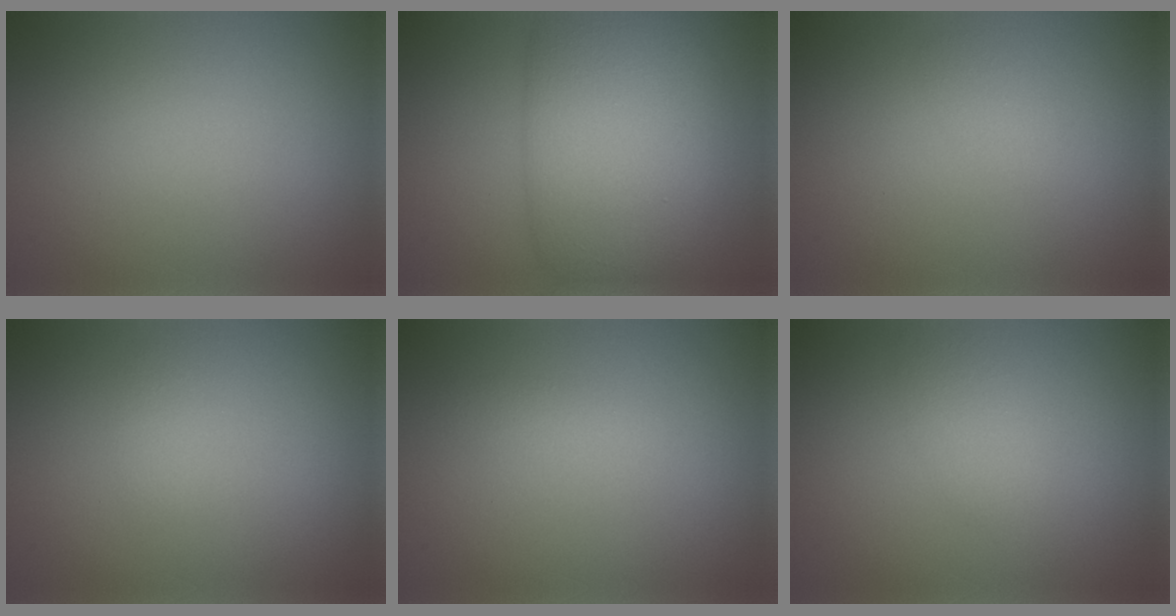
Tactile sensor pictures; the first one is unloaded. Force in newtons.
{"total": 11.0, "press": 11.0, "slide": 0.1}
{"total": 0.8, "press": 0.8, "slide": 0.0}
{"total": 0.8, "press": 0.8, "slide": 0.0}
{"total": 1.0, "press": 1.0, "slide": 0.0}
{"total": 1.6, "press": 1.6, "slide": 0.1}